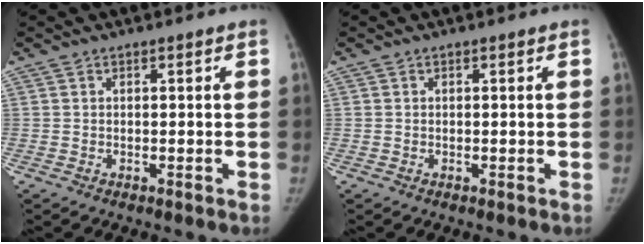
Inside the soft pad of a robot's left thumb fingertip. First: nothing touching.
{"total": 0.0}